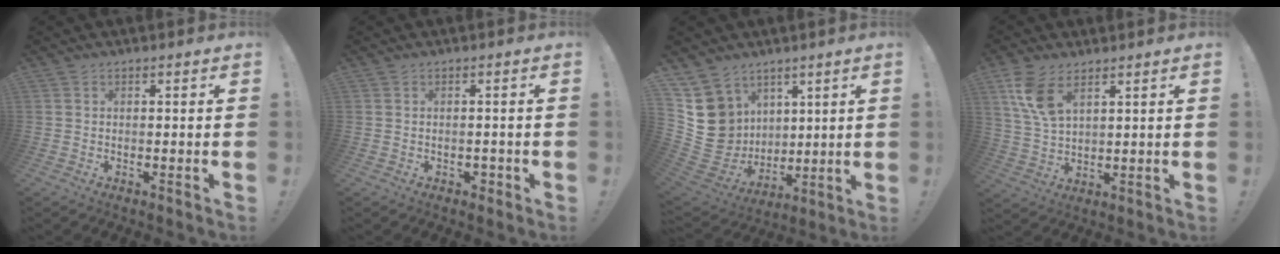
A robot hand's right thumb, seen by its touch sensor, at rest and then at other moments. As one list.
[{"total": 2.3, "force": [-0.5, 1.9, 1.1], "torque": [-0.007, 0.001, -0.009]}, {"total": 13.9, "force": [4.5, 12.4, 4.4], "torque": [-0.095, -0.043, 0.107]}, {"total": 9.5, "force": [5.4, 4.6, 6.2], "torque": [-0.126, -0.021, 0.102]}]